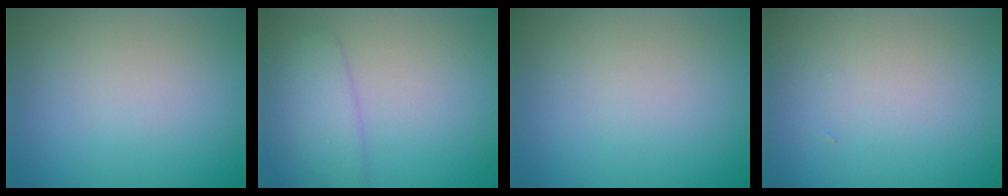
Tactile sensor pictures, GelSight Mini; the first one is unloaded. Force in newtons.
{"total": 2.9, "press": 2.9, "slide": 0.1}
{"total": 0.0}
{"total": 0.0}